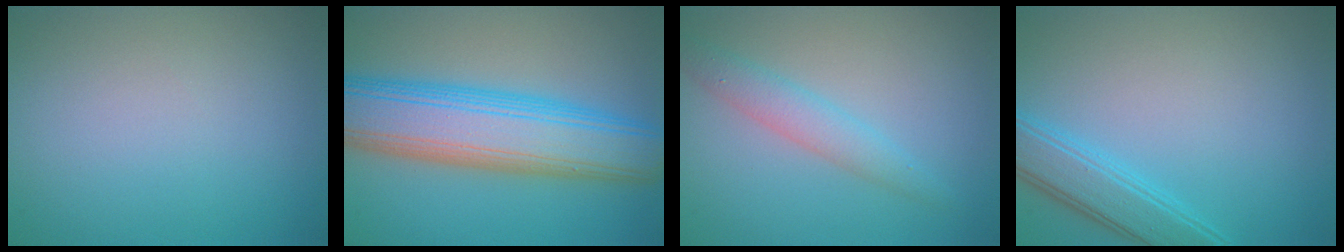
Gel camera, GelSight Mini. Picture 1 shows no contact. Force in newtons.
{"total": 10.5, "press": 10.5, "slide": 0.6}
{"total": 2.5, "press": 2.5, "slide": 0.0}
{"total": 3.8, "press": 3.8, "slide": 0.1}